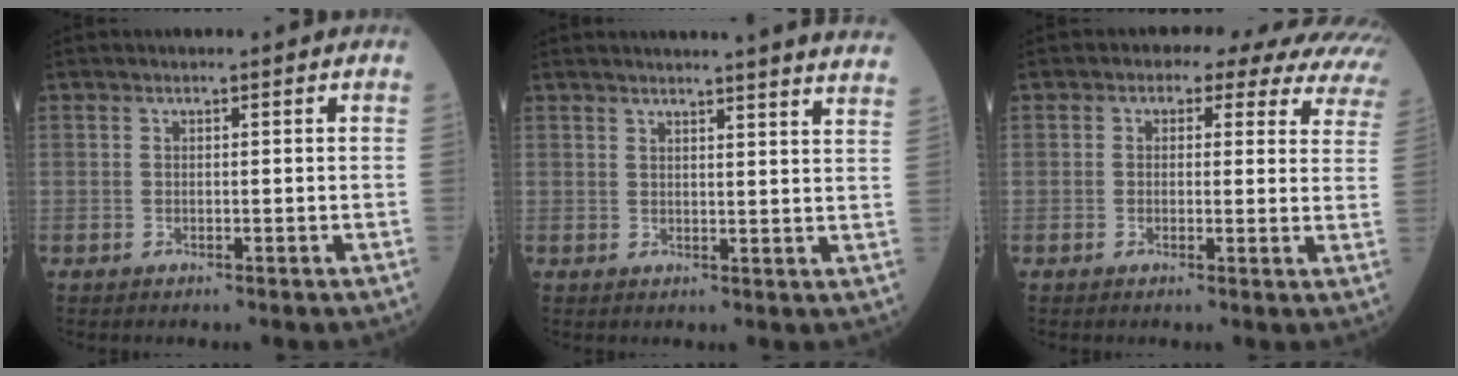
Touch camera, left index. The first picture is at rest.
{"total": 14.8, "force": [14.1, -0.8, 4.1], "torque": [-0.050, -0.065, 0.143]}
{"total": 14.1, "force": [11.6, 5.8, 5.6], "torque": [-0.053, 0.013, 0.104]}